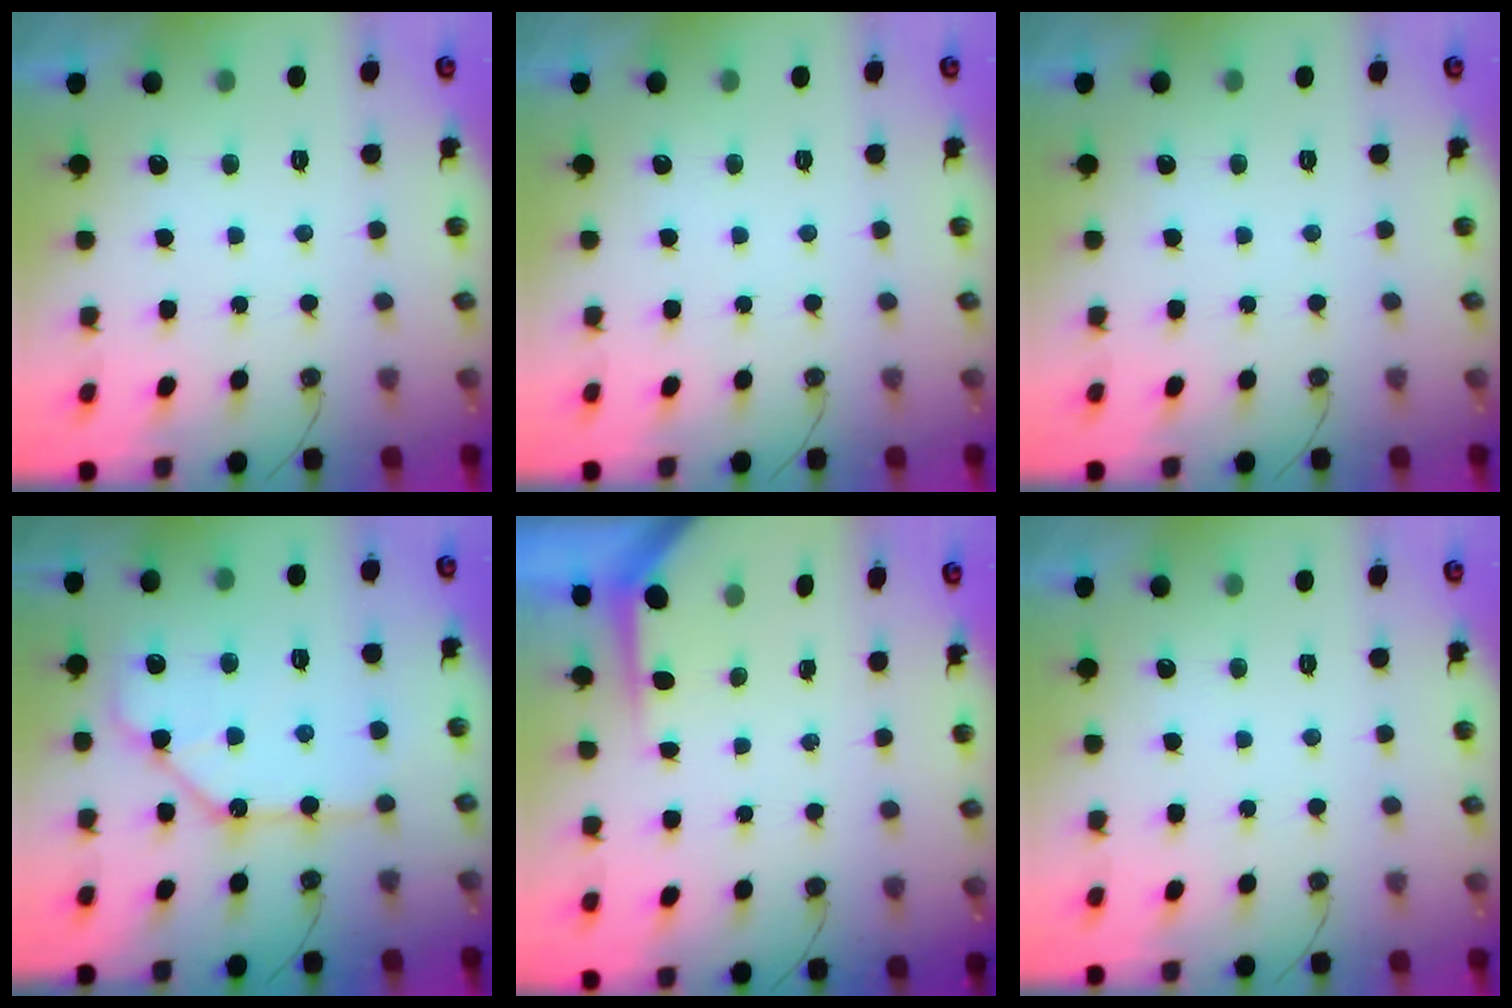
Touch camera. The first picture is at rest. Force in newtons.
{"total": 0.0}
{"total": 0.0}
{"total": 12.8, "press": 12.7, "slide": 1.3}
{"total": 3.6, "press": 3.6, "slide": 0.4}
{"total": 0.0}